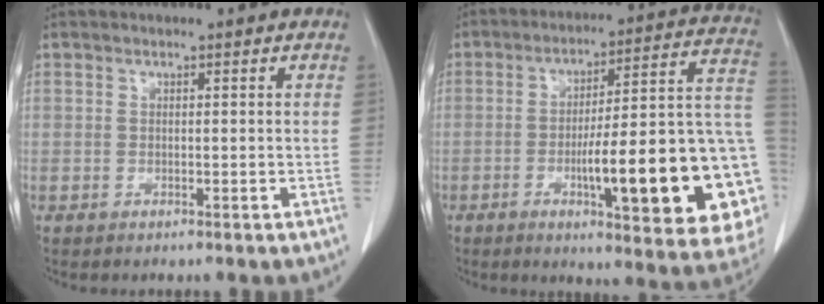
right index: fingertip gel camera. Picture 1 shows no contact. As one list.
[{"total": 26.0, "force": [-5.8, 3.6, 25.0], "torque": [-0.239, 0.010, -0.077]}]